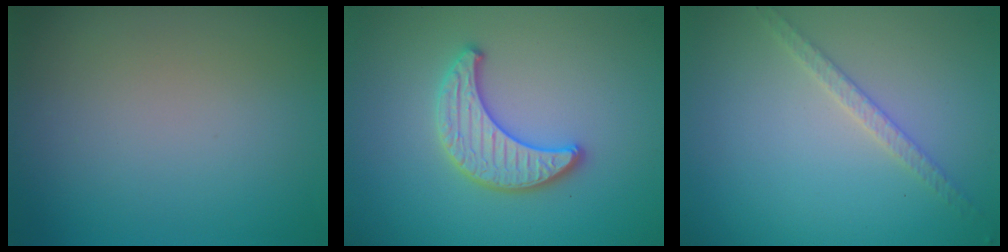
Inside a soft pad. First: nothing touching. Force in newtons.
{"total": 3.3, "press": 3.3, "slide": 0.3}
{"total": 1.9, "press": 1.9, "slide": 0.4}